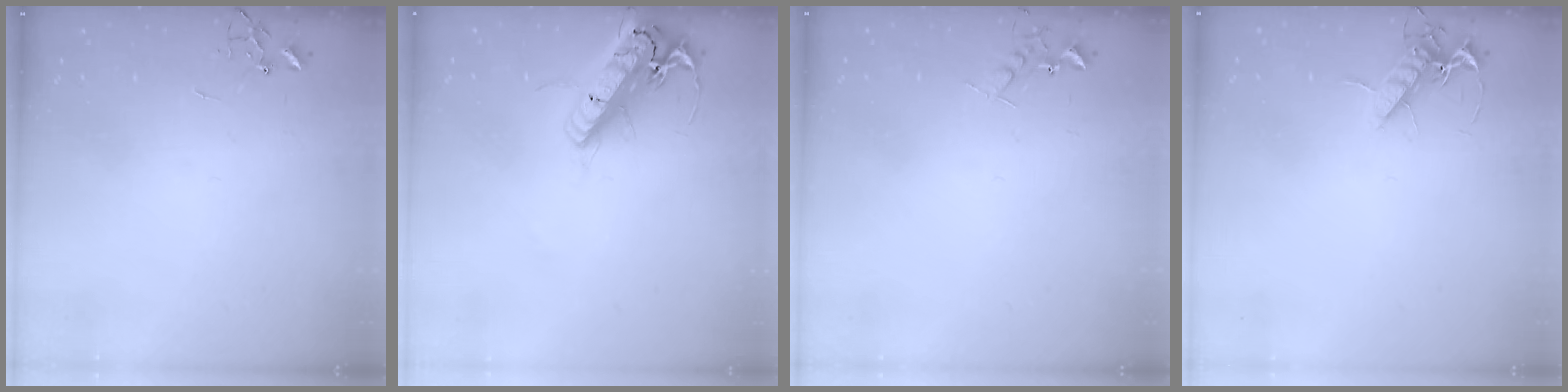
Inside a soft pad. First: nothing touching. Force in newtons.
{"total": 20.0, "press": 19.6, "slide": 4.1}
{"total": 6.6, "press": 6.5, "slide": 0.7}
{"total": 9.3, "press": 9.2, "slide": 1.3}